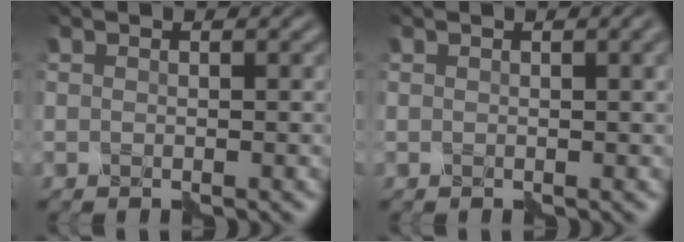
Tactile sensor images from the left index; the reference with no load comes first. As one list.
[{"total": 2.5, "force": [0.8, 1.0, 2.1], "torque": [-0.015, 0.010, 0.002]}]